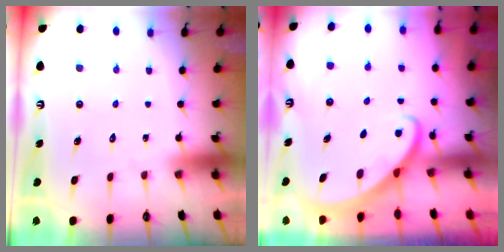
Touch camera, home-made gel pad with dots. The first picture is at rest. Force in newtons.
{"total": 2.7, "press": 2.7, "slide": 0.2}